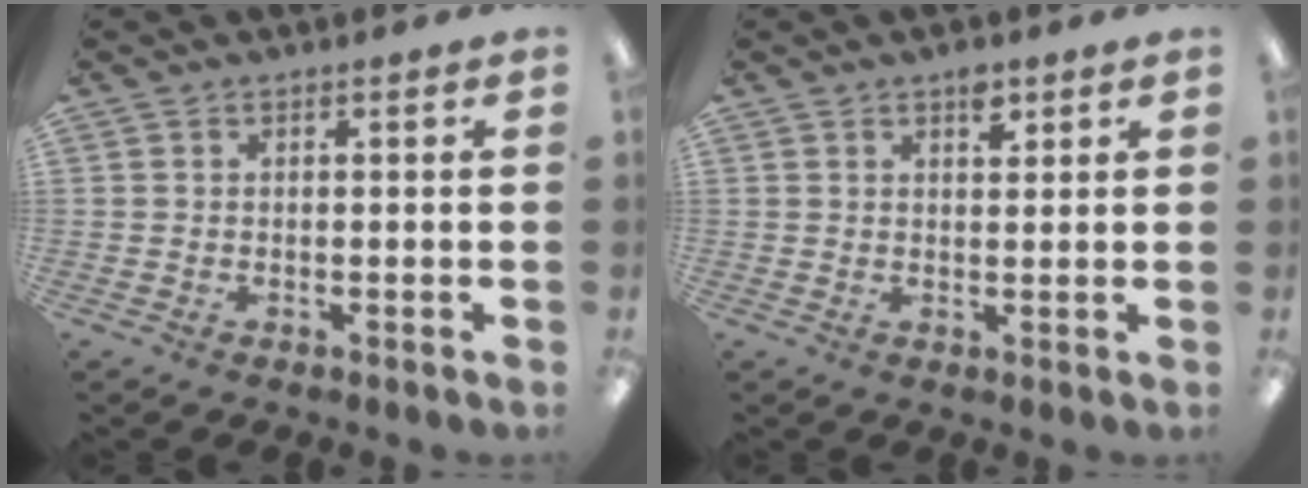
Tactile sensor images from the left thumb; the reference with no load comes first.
{"total": 3.4, "force": [2.2, 1.8, 2.0], "torque": [-0.010, -0.011, 0.032]}